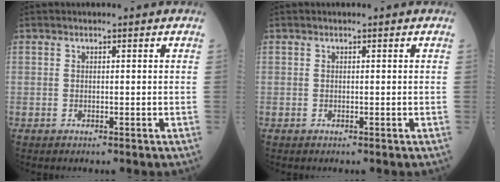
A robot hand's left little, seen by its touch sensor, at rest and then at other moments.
{"total": 0.0}